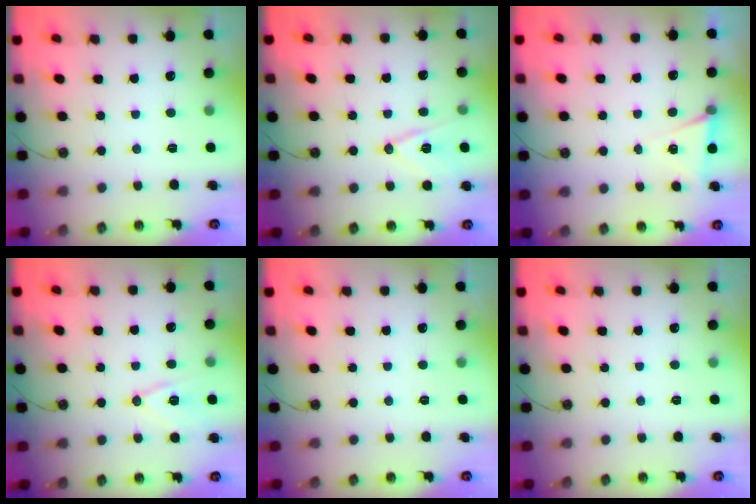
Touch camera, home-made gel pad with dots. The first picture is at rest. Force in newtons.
{"total": 10.8, "press": 10.3, "slide": 3.3}
{"total": 5.4, "press": 2.9, "slide": 4.5}
{"total": 11.5, "press": 11.0, "slide": 3.2}
{"total": 0.0}
{"total": 0.0}